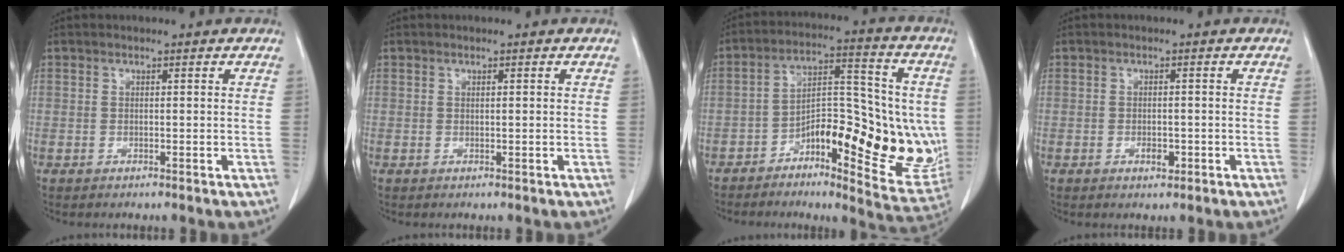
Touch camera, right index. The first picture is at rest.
{"total": 0.0}
{"total": 17.5, "force": [-4.1, 7.0, 15.5], "torque": [-0.213, 0.020, -0.057]}
{"total": 1.8, "force": [-0.7, 0.9, 1.3], "torque": [-0.020, 0.002, -0.007]}